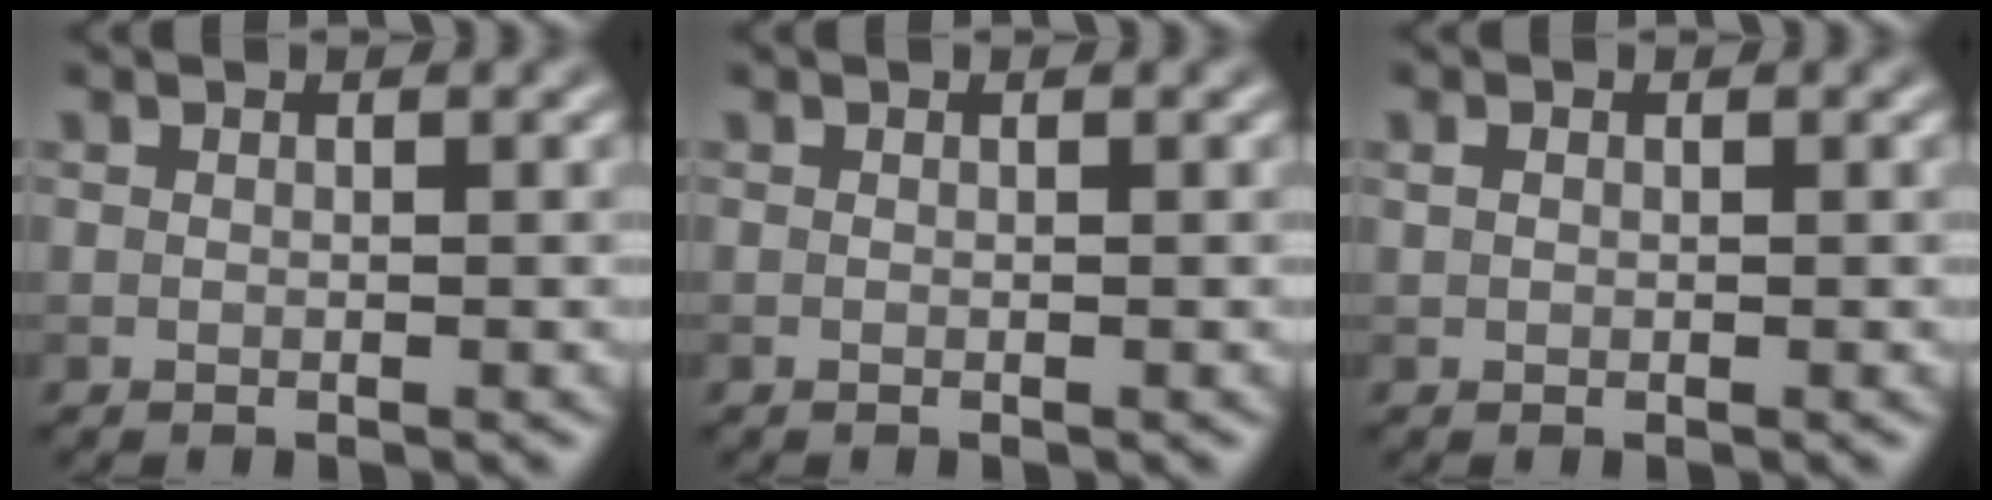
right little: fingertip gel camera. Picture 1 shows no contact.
{"total": 0.0}
{"total": 0.7, "force": [0.2, 0.5, 0.4], "torque": [-0.009, 0.000, 0.005]}